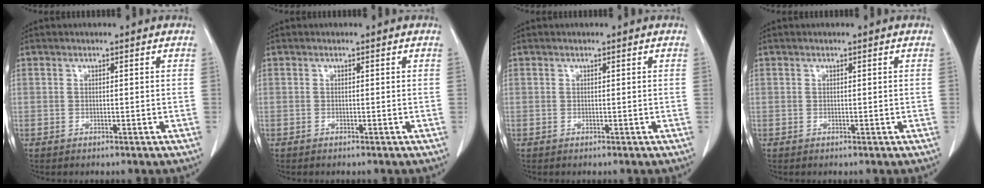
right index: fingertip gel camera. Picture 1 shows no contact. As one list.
[{"total": 0.0}, {"total": 0.0}, {"total": 0.0}]